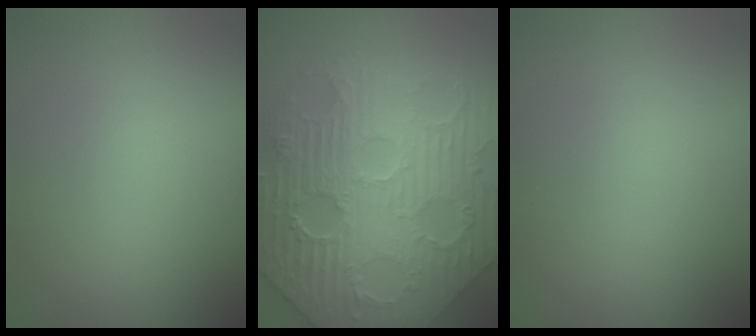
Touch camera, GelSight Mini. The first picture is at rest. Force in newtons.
{"total": 11.7, "press": 8.0, "slide": 8.6}
{"total": 0.0}